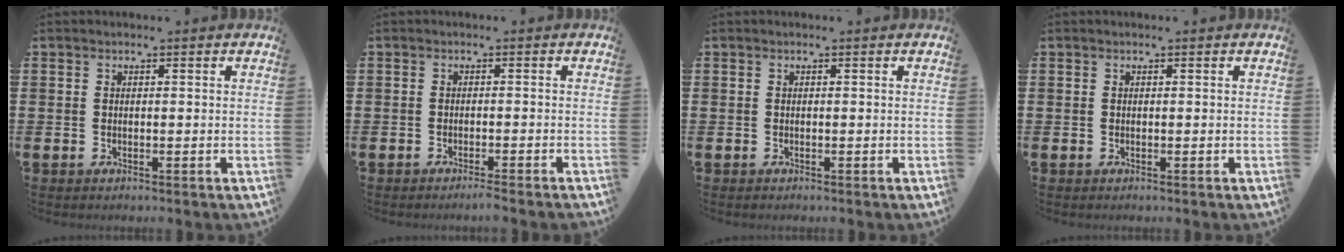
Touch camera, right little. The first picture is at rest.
{"total": 1.1, "force": [-1.0, -0.2, 0.4], "torque": [-0.005, -0.002, -0.020]}
{"total": 0.0}
{"total": 0.0}